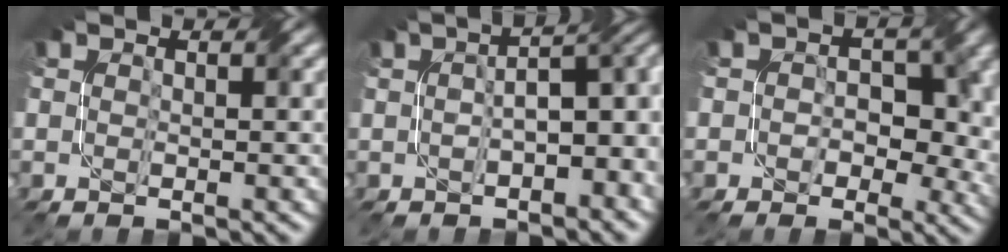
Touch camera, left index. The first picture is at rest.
{"total": 5.8, "force": [-0.4, 2.6, 5.2], "torque": [-0.067, 0.011, 0.002]}
{"total": 4.5, "force": [0.0, 3.3, 3.0], "torque": [-0.019, -0.001, 0.001]}